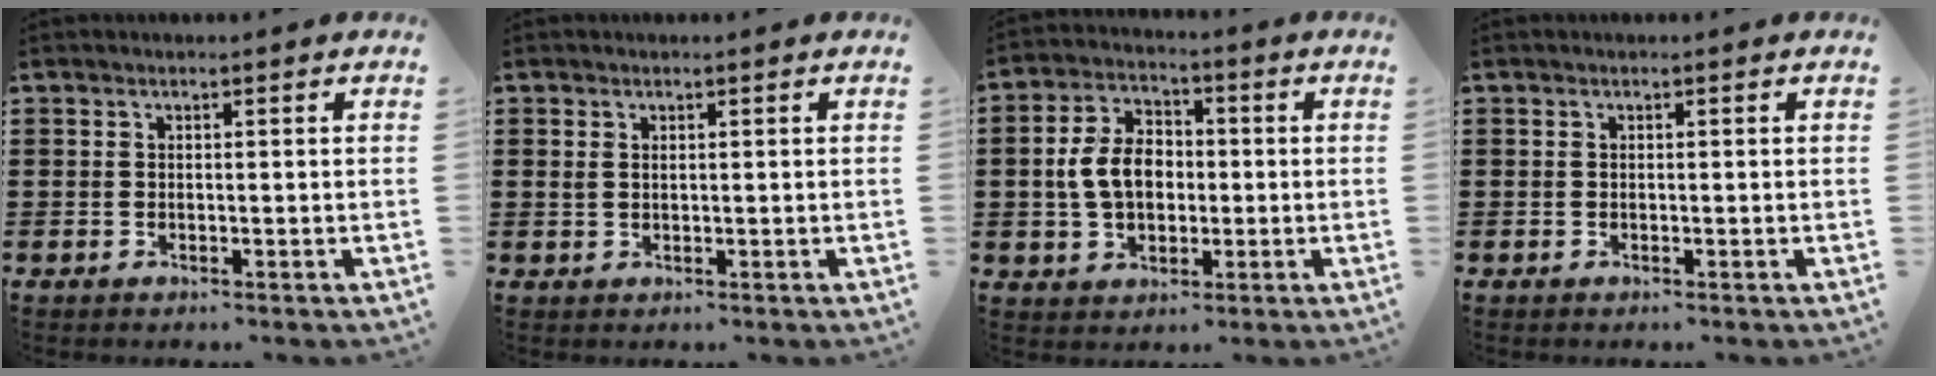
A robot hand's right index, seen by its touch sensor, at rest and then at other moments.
{"total": 1.0, "force": [0.3, 0.6, 0.7], "torque": [-0.016, 0.005, 0.006]}
{"total": 7.9, "force": [-0.2, 5.6, 5.6], "torque": [-0.135, 0.012, -0.011]}
{"total": 0.0}